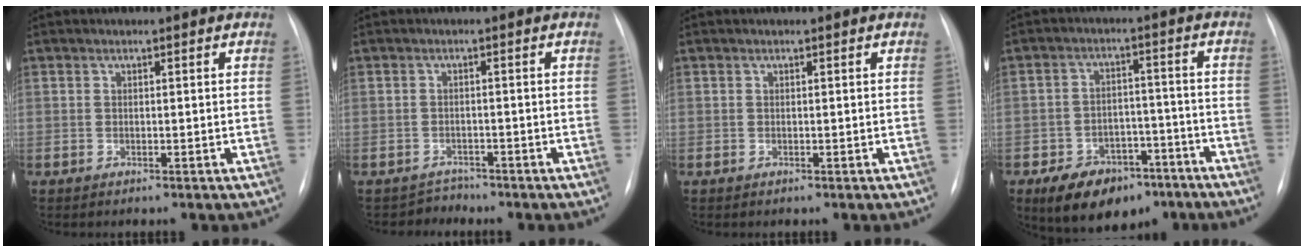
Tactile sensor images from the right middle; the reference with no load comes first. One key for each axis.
{"total": 2.1, "fx": -1.7, "fy": 0.6, "fz": -1.1, "tx": 0.024, "ty": -0.004, "tz": -0.029}
{"total": 0.0}
{"total": 11.9, "fx": -7.8, "fy": 6.6, "fz": 6.1, "tx": -0.093, "ty": 0.012, "tz": -0.114}